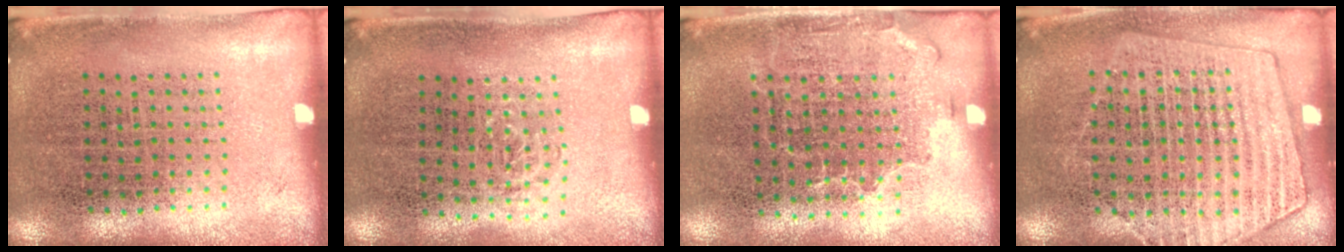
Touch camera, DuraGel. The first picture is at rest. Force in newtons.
{"total": 0.6, "press": 0.5, "slide": 0.3}
{"total": 1.4, "press": 1.1, "slide": 0.9}
{"total": 1.4, "press": 1.3, "slide": 0.5}